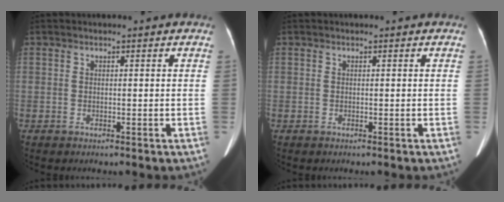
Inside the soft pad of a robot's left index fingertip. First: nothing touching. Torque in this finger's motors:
{"motor_torque": [0.04, -0.01, 0.01, 0.00]}